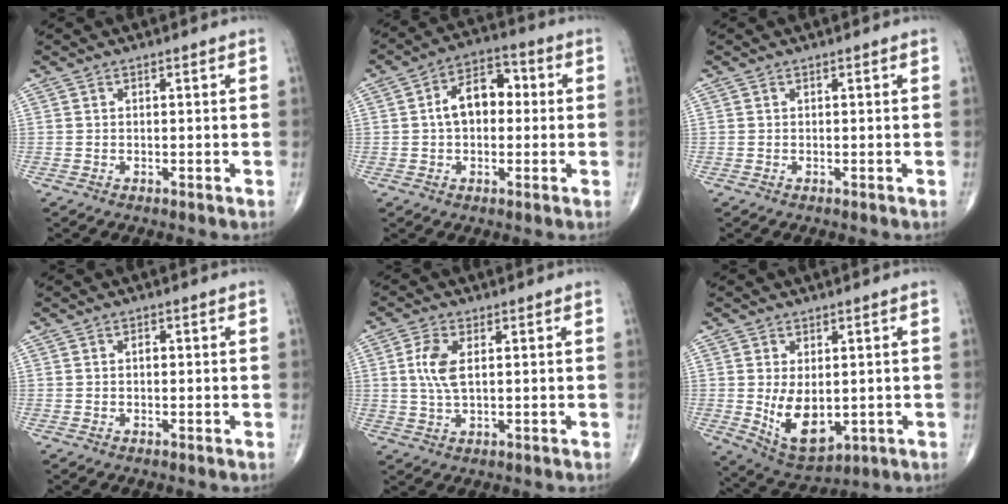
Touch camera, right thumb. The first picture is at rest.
{"total": 9.4, "force": [0.6, 6.0, 7.1], "torque": [-0.097, 0.030, 0.001]}
{"total": 0.0}
{"total": 0.7, "force": [0.0, 0.5, 0.6], "torque": [-0.005, 0.001, -0.003]}
{"total": 5.7, "force": [1.1, 2.7, 4.9], "torque": [-0.110, -0.002, 0.020]}
{"total": 10.0, "force": [-0.8, 5.8, 8.1], "torque": [-0.121, -0.016, 0.009]}